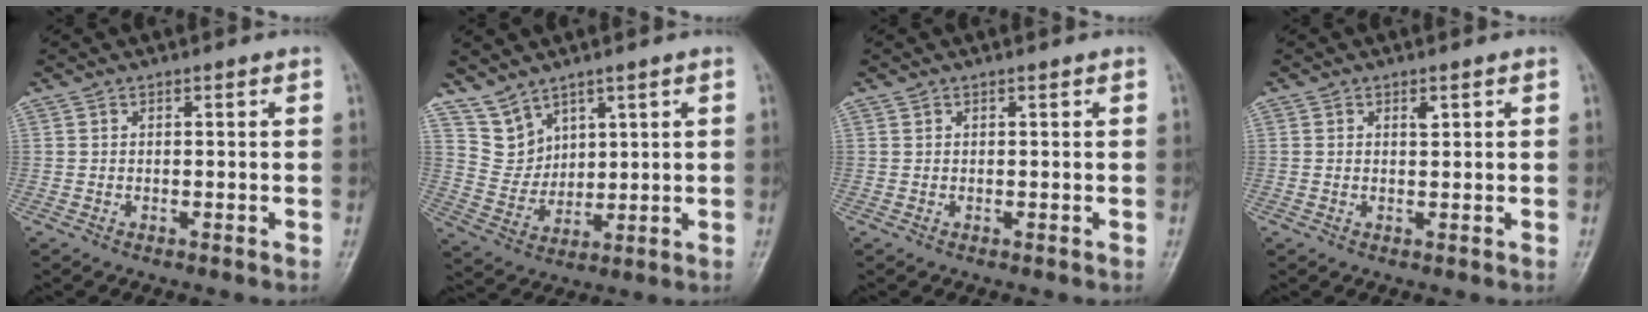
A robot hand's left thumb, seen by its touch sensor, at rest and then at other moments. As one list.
[{"total": 6.0, "force": [4.8, 3.6, 0.6], "torque": [0.012, -0.037, 0.114]}, {"total": 0.0}, {"total": 1.1, "force": [0.5, 0.4, 0.8], "torque": [-0.009, -0.002, 0.009]}]